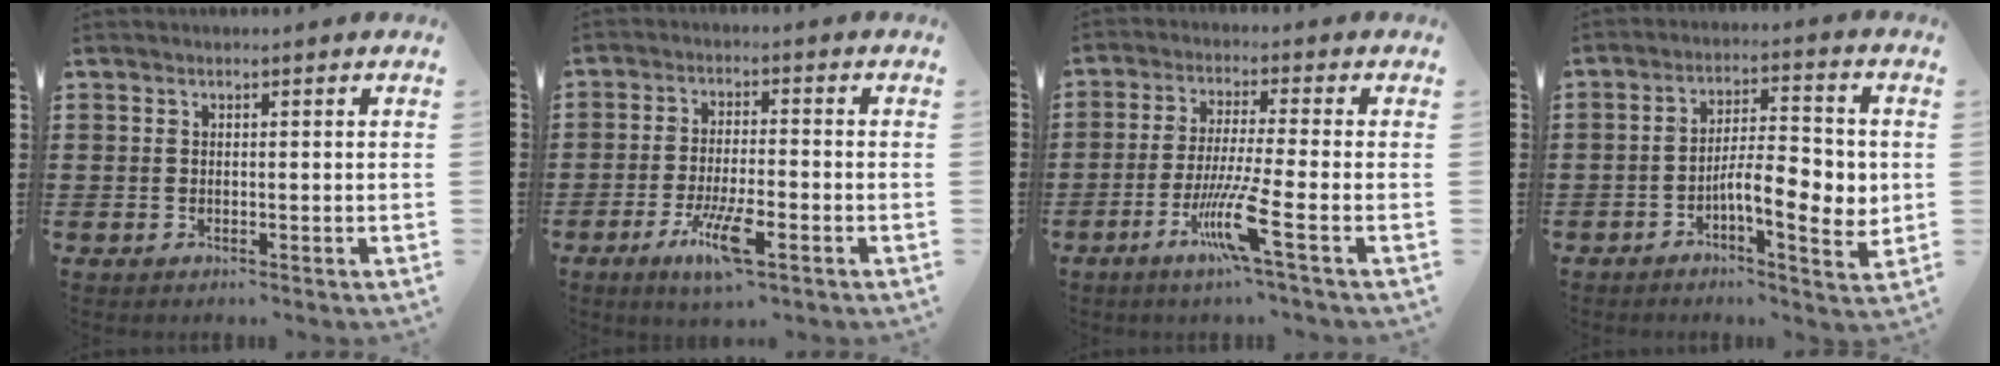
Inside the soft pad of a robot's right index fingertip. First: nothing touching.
{"total": 7.2, "force": [-3.8, 1.5, 5.9], "torque": [-0.125, -0.010, -0.070]}
{"total": 8.6, "force": [-4.0, -0.1, 7.7], "torque": [-0.160, -0.017, -0.078]}
{"total": 8.9, "force": [-1.8, 3.0, 8.2], "torque": [-0.122, 0.001, -0.030]}